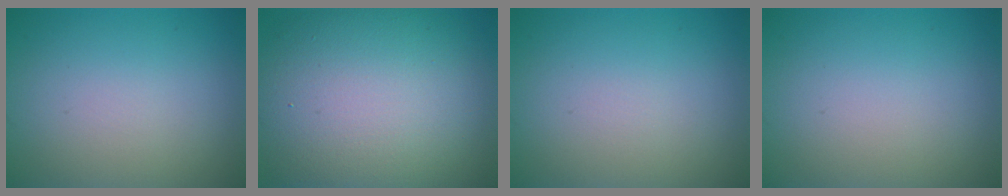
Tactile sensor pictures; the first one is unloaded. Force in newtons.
{"total": 14.5, "press": 14.5, "slide": 1.0}
{"total": 0.0}
{"total": 0.0}